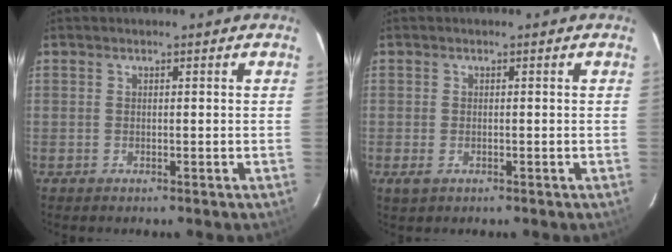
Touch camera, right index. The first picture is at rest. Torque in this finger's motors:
{"motor_torque": [0.21, 0.09, 0.01, 0.00]}